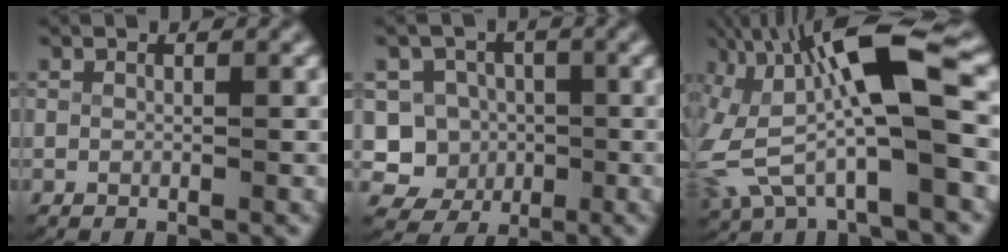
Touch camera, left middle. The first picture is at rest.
{"total": 11.2, "force": [-1.8, 10.6, 3.1], "torque": [-0.090, -0.048, -0.028]}
{"total": 10.7, "force": [1.0, 5.5, 9.1], "torque": [-0.184, -0.001, 0.021]}